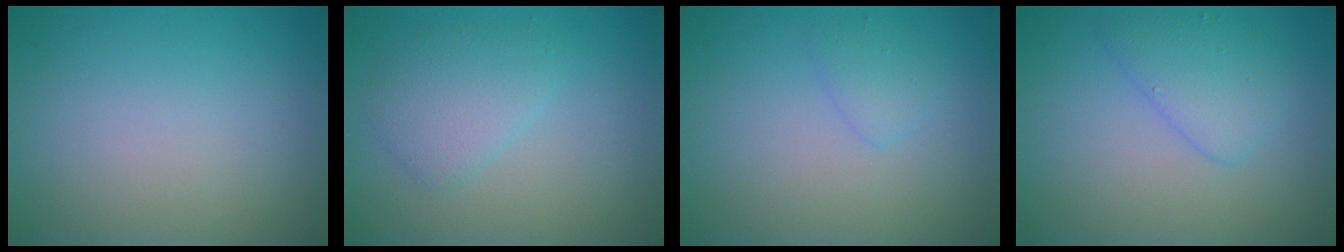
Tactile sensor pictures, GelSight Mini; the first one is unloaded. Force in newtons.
{"total": 2.7, "press": 2.7, "slide": 0.2}
{"total": 1.3, "press": 1.3, "slide": 0.1}
{"total": 2.7, "press": 2.7, "slide": 0.3}